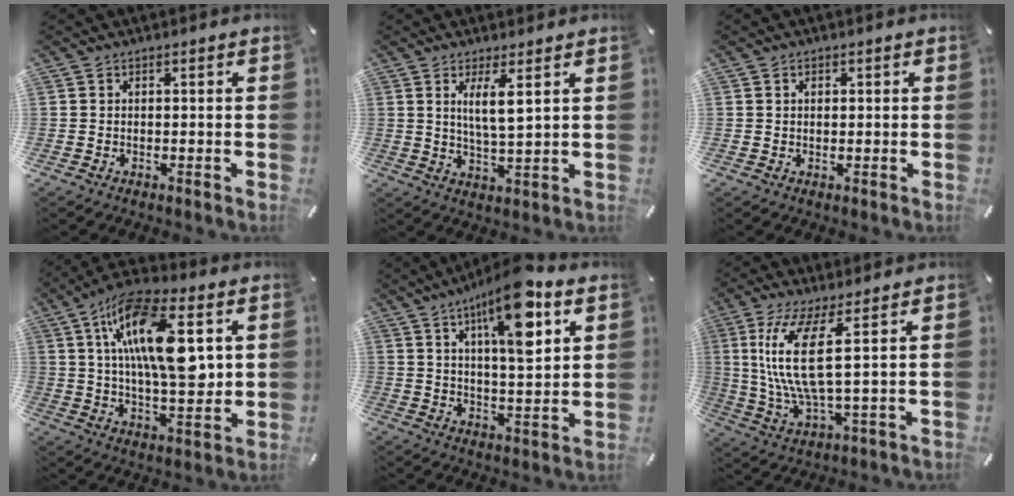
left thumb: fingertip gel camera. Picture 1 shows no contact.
{"total": 6.4, "force": [2.8, 1.2, 5.6], "torque": [-0.102, -0.005, 0.043]}
{"total": 1.1, "force": [0.3, 1.0, 0.3], "torque": [0.002, 0.004, 0.002]}
{"total": 19.8, "force": [5.9, 8.1, 17.0], "torque": [-0.297, -0.005, 0.091]}
{"total": 15.1, "force": [7.7, 4.5, 12.2], "torque": [-0.200, -0.030, 0.120]}
{"total": 13.4, "force": [3.4, 3.3, 12.6], "torque": [-0.277, -0.014, 0.054]}